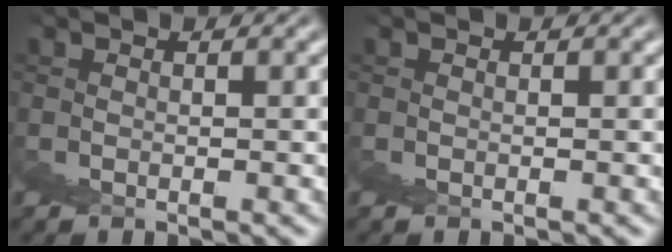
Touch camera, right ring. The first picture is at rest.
{"total": 0.0}